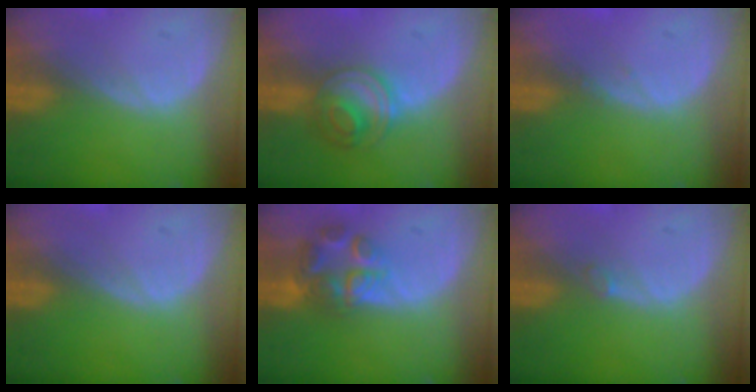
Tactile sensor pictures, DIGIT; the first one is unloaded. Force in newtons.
{"total": 6.0, "press": 5.4, "slide": 2.6}
{"total": 0.5, "press": 0.5, "slide": 0.2}
{"total": 0.0}
{"total": 7.0, "press": 5.9, "slide": 3.6}
{"total": 0.7, "press": 0.7, "slide": 0.2}